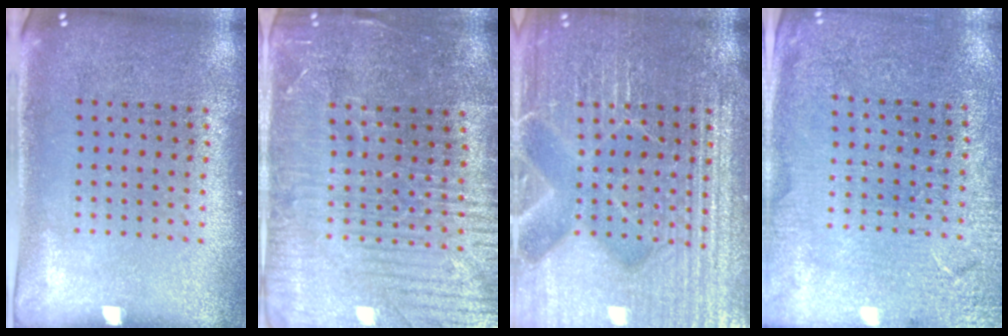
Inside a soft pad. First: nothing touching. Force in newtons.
{"total": 4.5, "press": 4.2, "slide": 1.6}
{"total": 7.5, "press": 7.5, "slide": 1.0}
{"total": 2.7, "press": 2.7, "slide": 0.1}